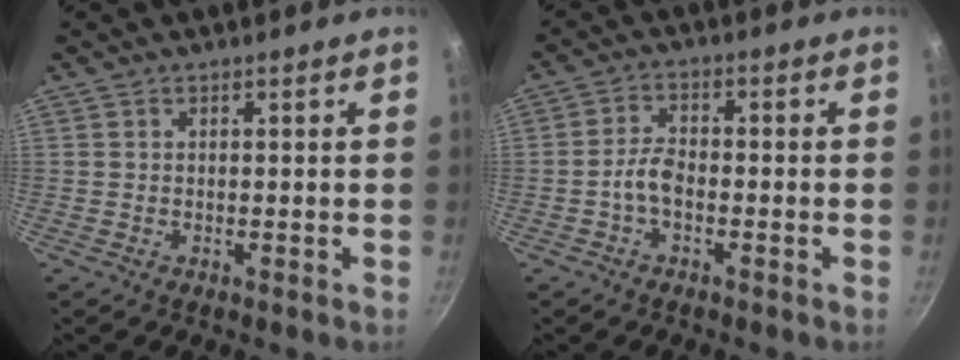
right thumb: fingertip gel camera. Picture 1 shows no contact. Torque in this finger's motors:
{"motor_torque": [0.53, 0.82, 0.51, -0.40, 0.01]}